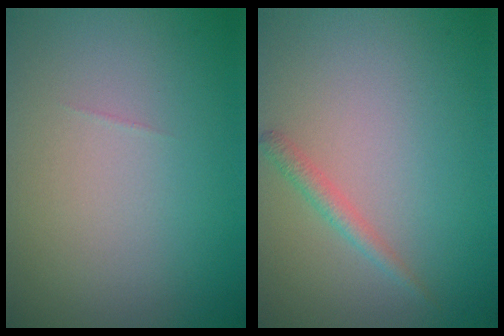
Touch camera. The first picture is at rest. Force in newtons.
{"total": 1.4, "press": 1.4, "slide": 0.1}